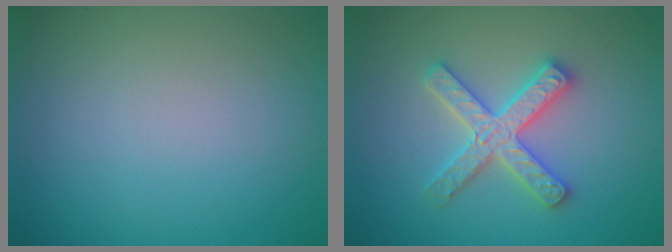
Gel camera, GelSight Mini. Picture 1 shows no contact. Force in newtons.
{"total": 4.5, "press": 4.5, "slide": 0.6}